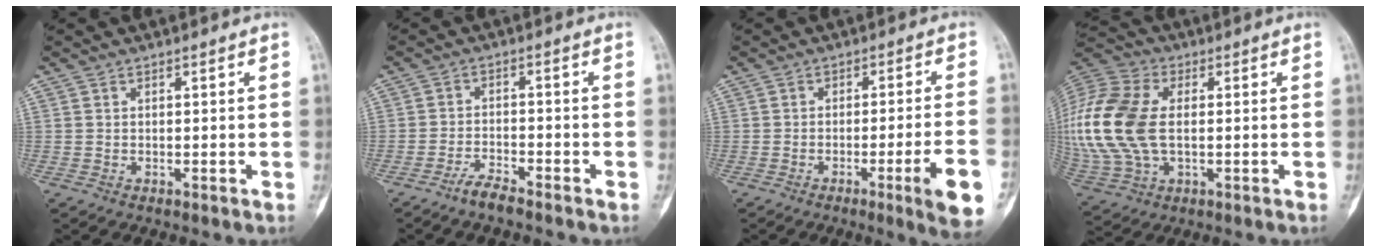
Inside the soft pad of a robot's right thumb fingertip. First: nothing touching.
{"total": 3.6, "force": [-3.2, 0.6, 1.7], "torque": [-0.040, 0.015, -0.064]}
{"total": 10.2, "force": [-4.1, 0.4, 9.3], "torque": [-0.125, 0.004, -0.054]}
{"total": 21.1, "force": [0.6, 13.1, 16.5], "torque": [-0.393, 0.007, 0.015]}